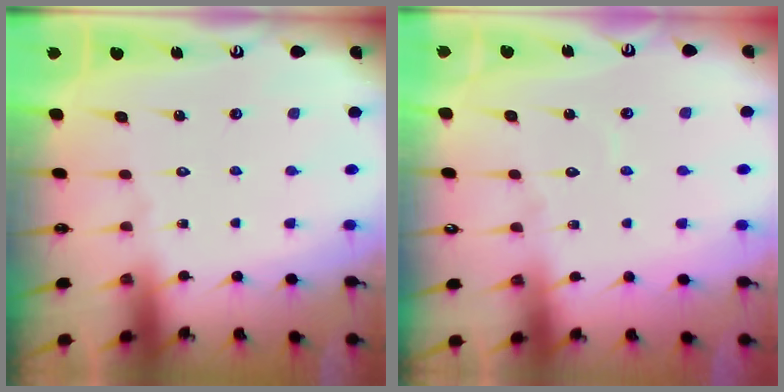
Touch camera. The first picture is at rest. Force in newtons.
{"total": 3.7, "press": 3.7, "slide": 0.2}